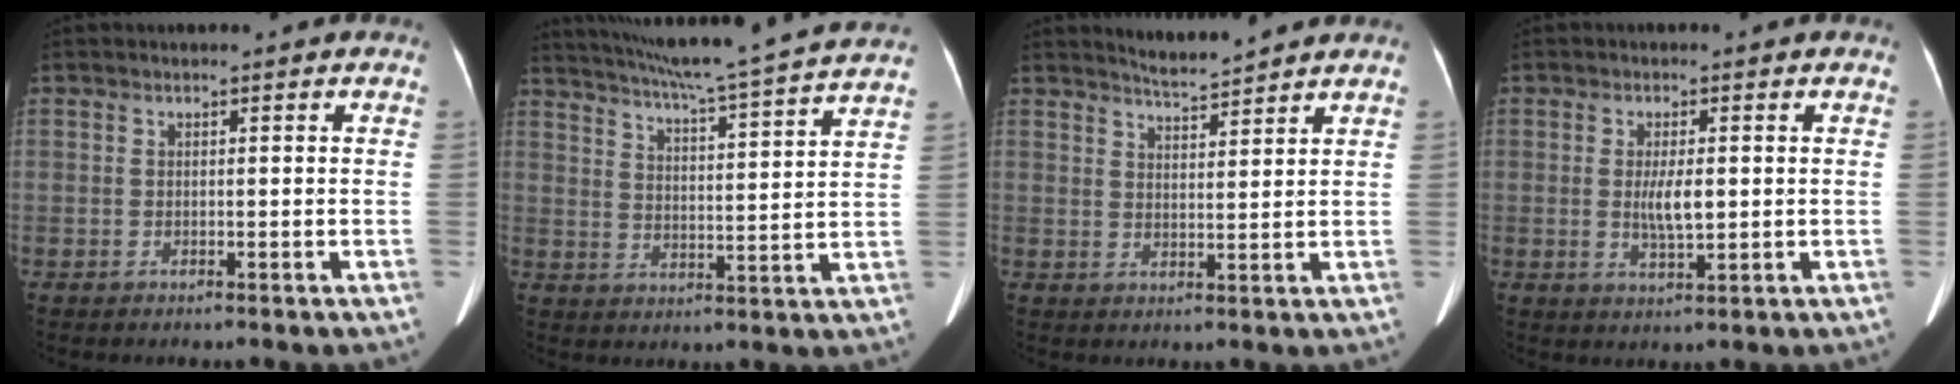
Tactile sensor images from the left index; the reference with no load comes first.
{"total": 21.1, "force": [18.8, -1.3, 9.3], "torque": [-0.164, -0.020, 0.255]}
{"total": 4.0, "force": [3.9, -0.6, 0.5], "torque": [-0.016, -0.001, 0.070]}
{"total": 3.9, "force": [0.2, 0.9, 3.8], "torque": [-0.072, -0.005, 0.005]}